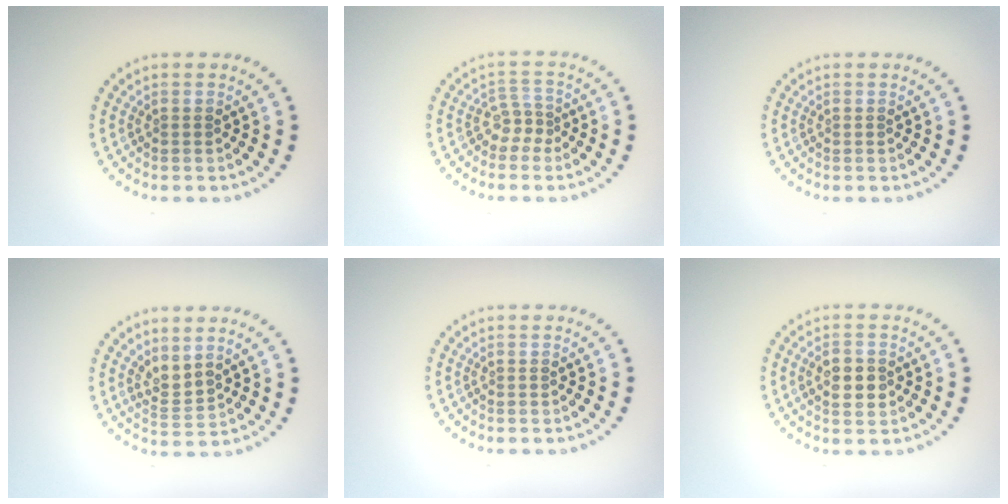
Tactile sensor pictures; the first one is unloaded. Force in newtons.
{"total": 1.8, "press": 1.3, "slide": 1.3}
{"total": 0.0}
{"total": 2.1, "press": 1.4, "slide": 1.6}
{"total": 0.0}
{"total": 2.6, "press": 2.6, "slide": 0.2}